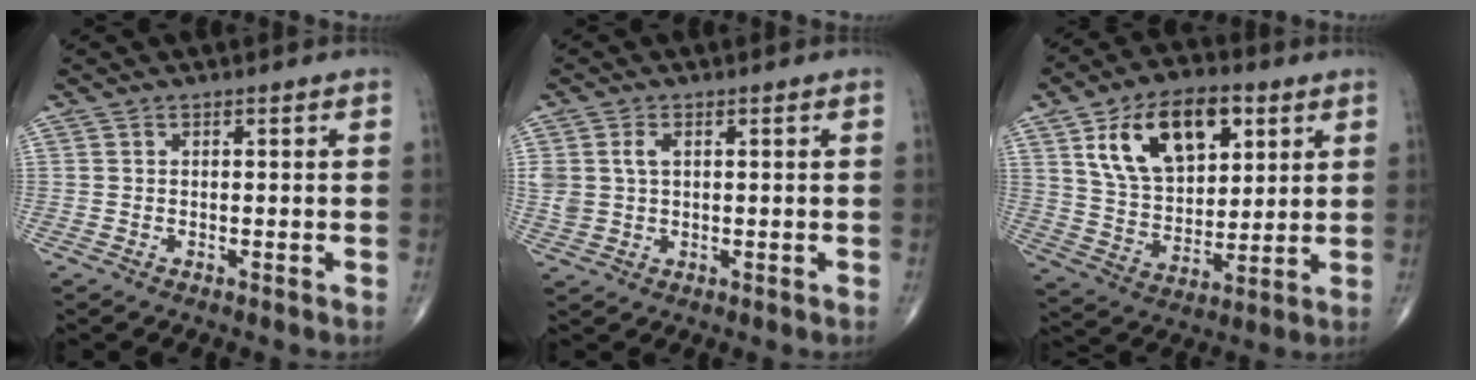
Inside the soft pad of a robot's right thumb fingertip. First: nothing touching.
{"total": 4.0, "force": [1.0, 2.6, 2.8], "torque": [-0.064, 0.003, 0.023]}
{"total": 18.1, "force": [7.4, 10.6, 12.6], "torque": [-0.177, -0.021, 0.135]}